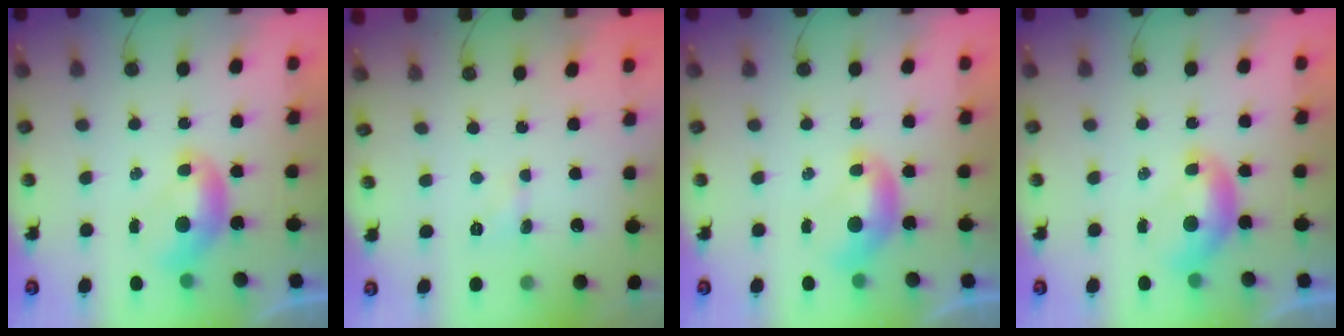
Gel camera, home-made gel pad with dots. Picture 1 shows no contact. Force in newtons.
{"total": 1.6, "press": 1.6, "slide": 0.4}
{"total": 0.0}
{"total": 0.0}